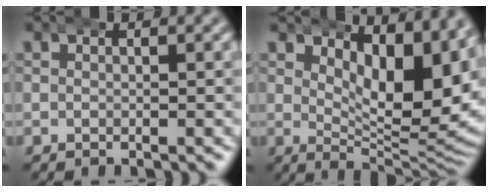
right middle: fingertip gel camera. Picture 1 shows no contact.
{"total": 11.5, "force": [2.8, 4.9, 10.0], "torque": [-0.114, -0.020, 0.054]}